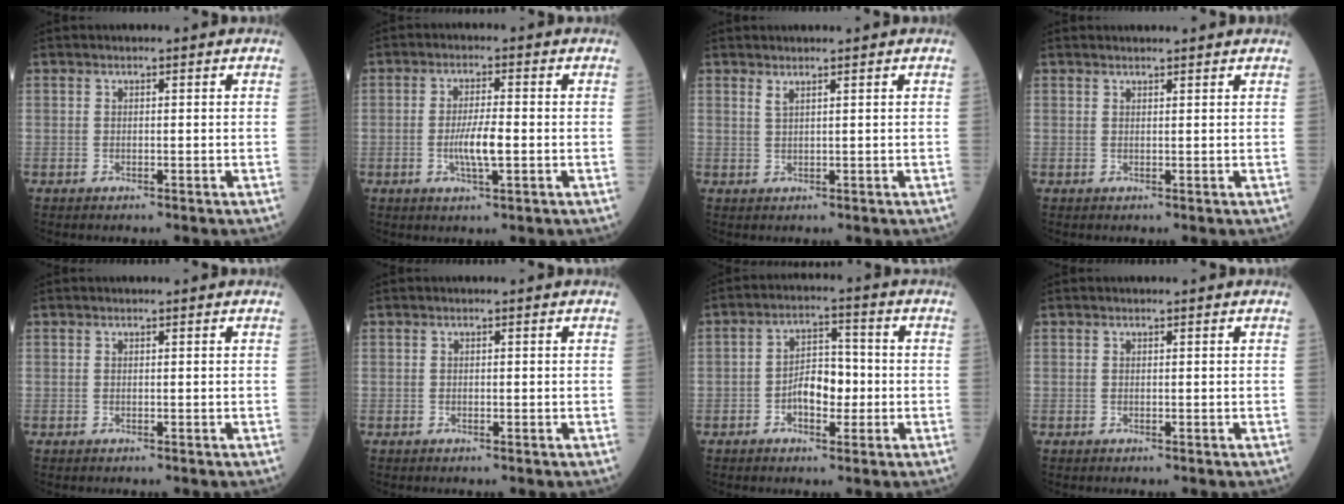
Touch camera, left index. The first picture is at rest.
{"total": 4.8, "force": [-0.9, 0.6, 4.7], "torque": [-0.094, -0.006, -0.017]}
{"total": 1.3, "force": [1.1, -0.2, 0.8], "torque": [-0.019, -0.005, 0.023]}
{"total": 3.3, "force": [3.2, 0.1, 0.8], "torque": [-0.013, 0.016, 0.039]}
{"total": 0.0}
{"total": 0.0}
{"total": 5.8, "force": [-1.5, 3.1, 4.8], "torque": [-0.086, 0.014, -0.027]}
{"total": 0.0}